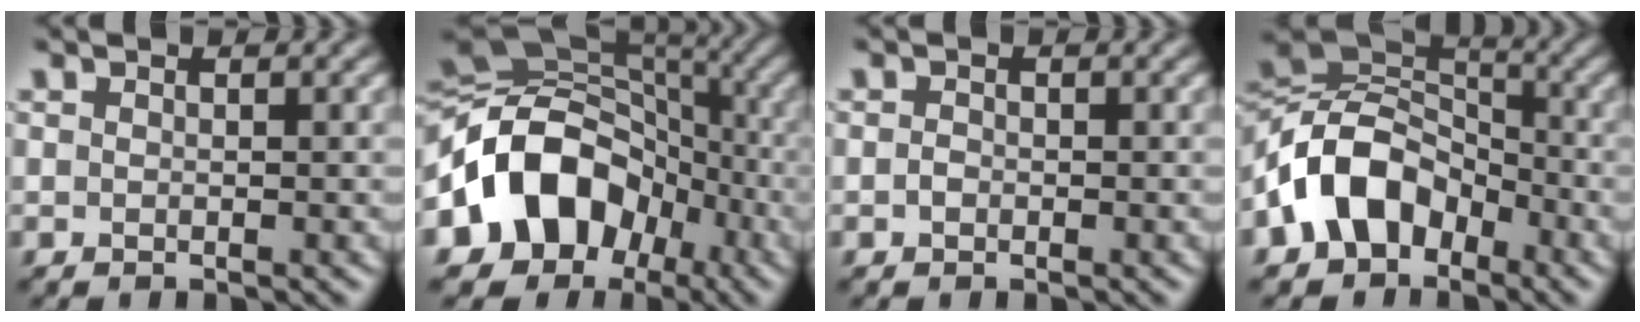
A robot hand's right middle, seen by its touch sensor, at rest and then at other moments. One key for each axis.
{"total": 11.9, "fx": -4.2, "fy": 9.2, "fz": 6.3, "tx": -0.106, "ty": 0.017, "tz": -0.093}
{"total": 0.7, "fx": -0.3, "fy": 0.5, "fz": 0.4, "tx": -0.009, "ty": 0.000, "tz": -0.006}
{"total": 8.6, "fx": -3.7, "fy": 6.1, "fz": 4.8, "tx": -0.082, "ty": 0.012, "tz": -0.091}